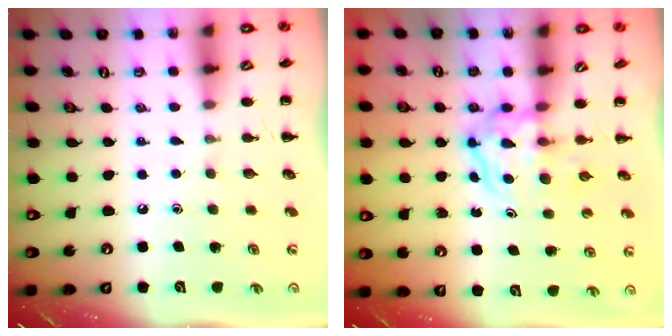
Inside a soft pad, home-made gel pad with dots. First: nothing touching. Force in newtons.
{"total": 3.9, "press": 3.9, "slide": 0.4}